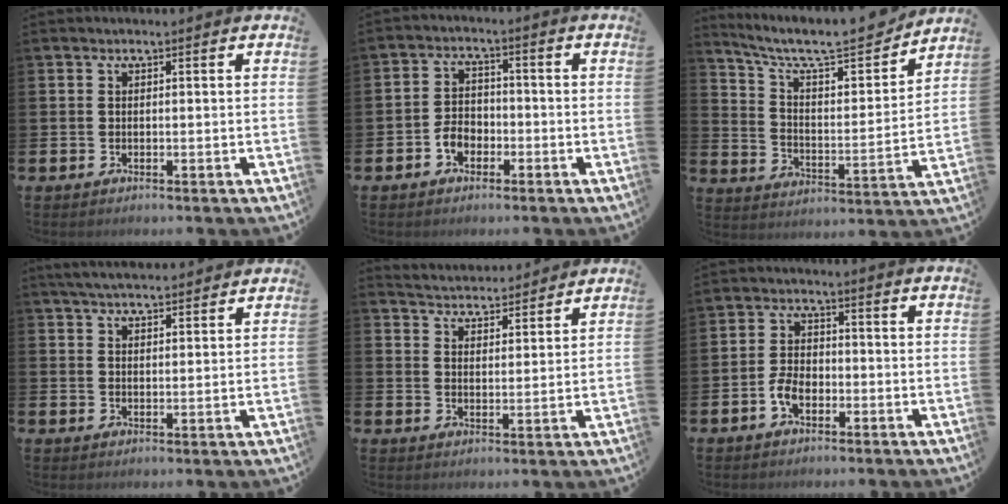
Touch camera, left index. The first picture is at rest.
{"total": 3.4, "force": [-1.8, 2.4, 1.5], "torque": [-0.025, 0.004, -0.039]}
{"total": 9.7, "force": [8.5, 2.3, 3.9], "torque": [-0.101, -0.064, 0.142]}
{"total": 4.3, "force": [4.2, 0.5, 0.8], "torque": [-0.022, -0.016, 0.077]}
{"total": 4.5, "force": [4.5, 0.4, -0.5], "torque": [-0.003, -0.032, 0.078]}
{"total": 3.4, "force": [-1.5, 2.0, 2.2], "torque": [-0.041, 0.007, -0.028]}